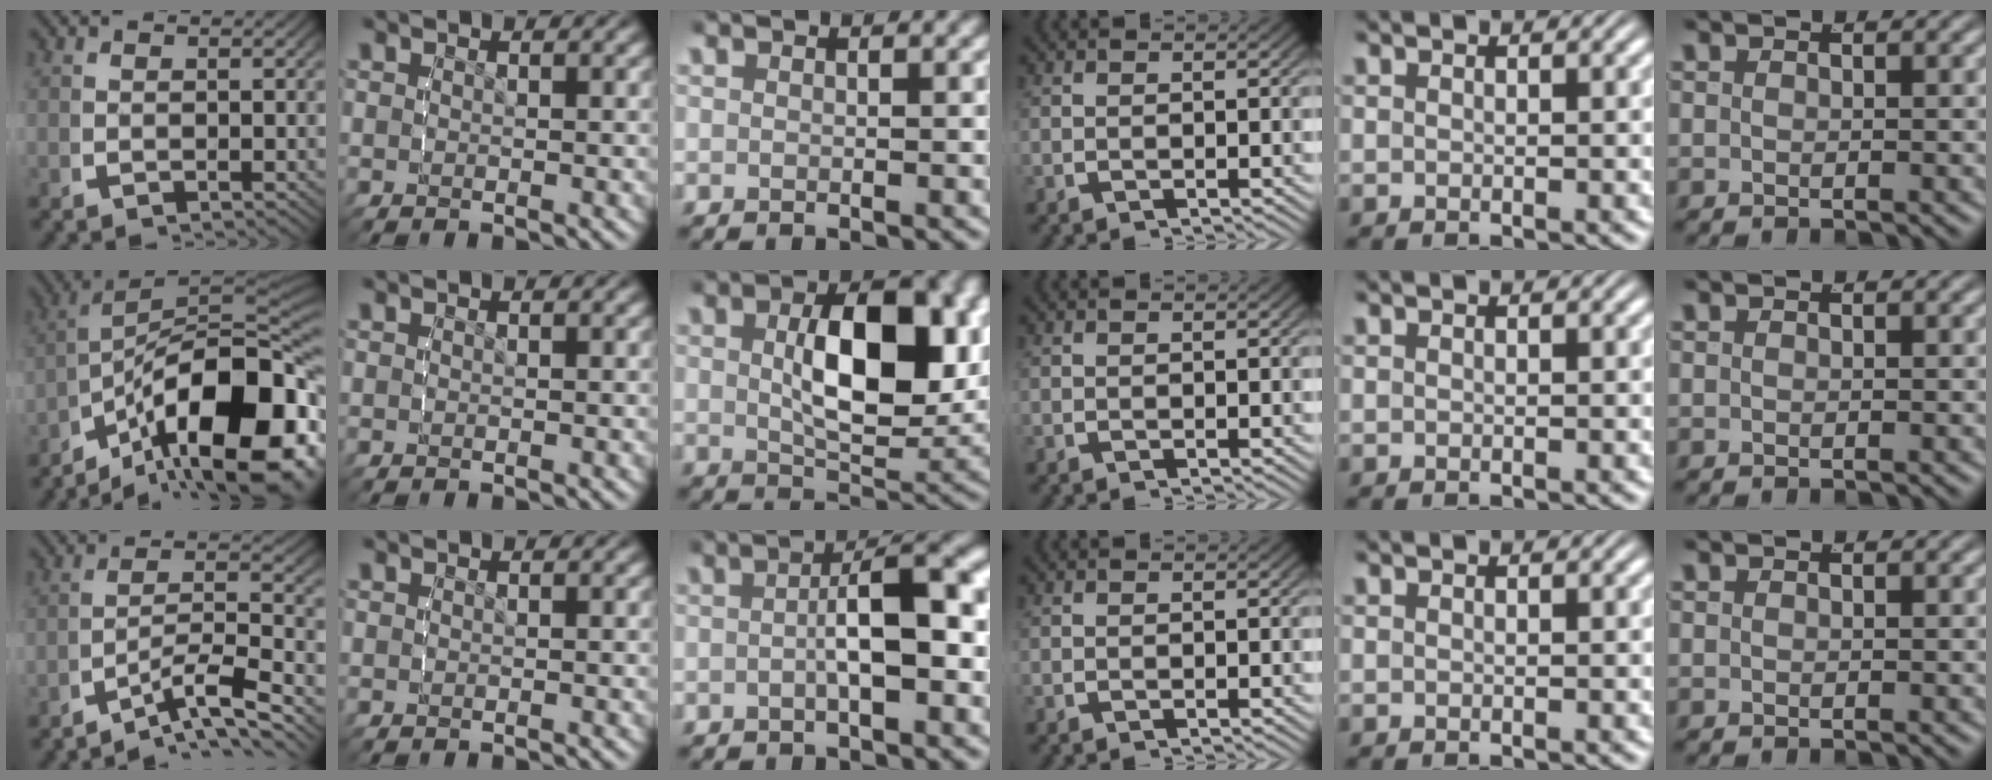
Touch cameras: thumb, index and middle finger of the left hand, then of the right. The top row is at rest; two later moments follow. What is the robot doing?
{"motion": "lift_and_place", "object": "glue stick"}